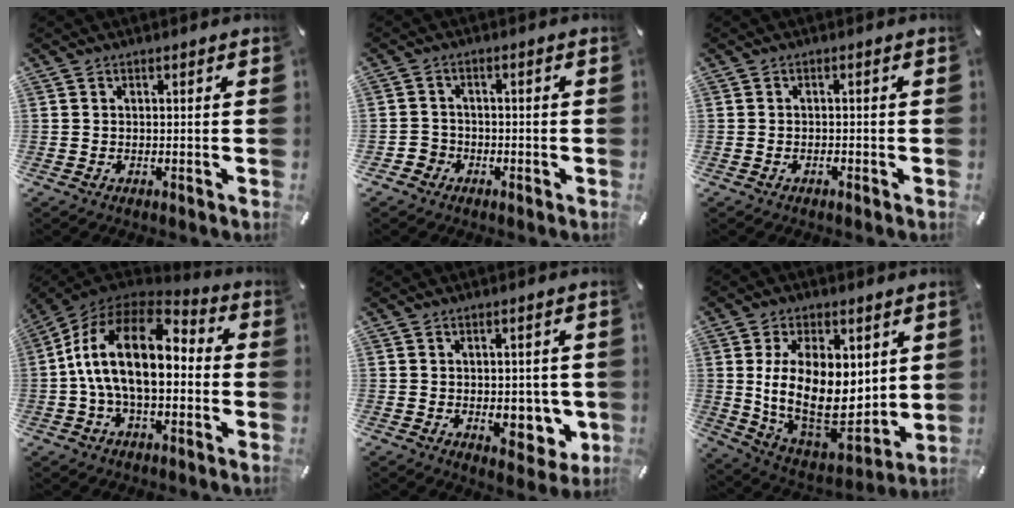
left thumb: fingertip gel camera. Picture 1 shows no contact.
{"total": 3.1, "force": [-1.9, 2.4, 0.4], "torque": [-0.005, 0.010, -0.040]}
{"total": 1.0, "force": [-0.7, 0.3, 0.7], "torque": [-0.016, -0.002, -0.012]}
{"total": 18.5, "force": [0.4, 10.5, 15.2], "torque": [-0.299, 0.013, 0.005]}
{"total": 8.5, "force": [-1.3, 4.9, 6.8], "torque": [-0.067, -0.005, -0.015]}
{"total": 20.6, "force": [3.0, 12.7, 15.9], "torque": [-0.288, -0.045, 0.059]}